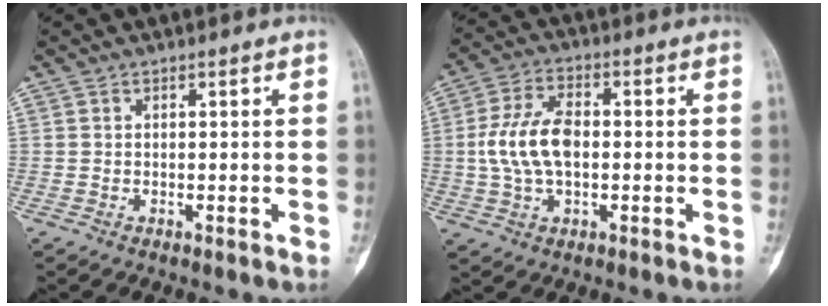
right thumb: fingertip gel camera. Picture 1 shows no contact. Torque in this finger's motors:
{"motor_torque": [0.10, 0.11, 0.52, -0.42, 0.21]}